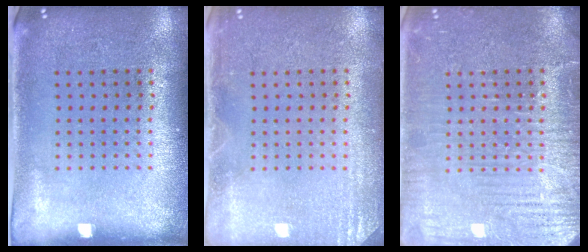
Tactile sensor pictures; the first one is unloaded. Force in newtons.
{"total": 2.0, "press": 2.0, "slide": 0.4}
{"total": 5.4, "press": 5.3, "slide": 0.7}